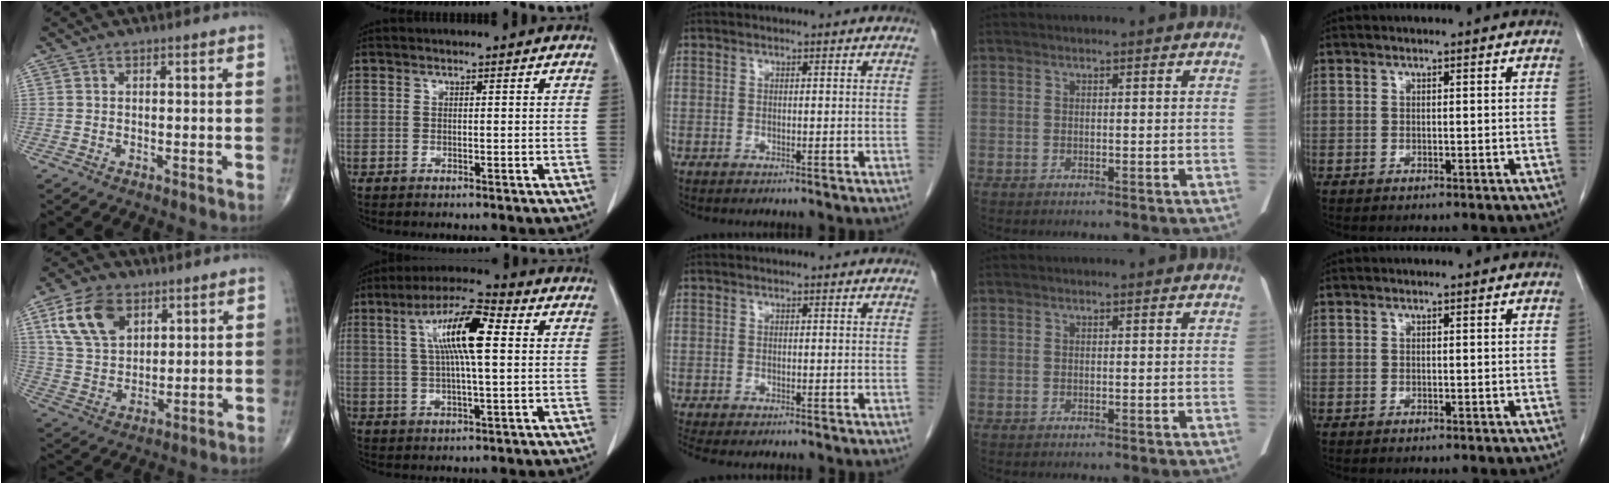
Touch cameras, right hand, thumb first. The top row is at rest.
{"thumb": {"total": 12.7, "force": [5.7, 8.2, 7.8], "torque": [-0.129, -0.016, 0.114]}, "index": {"total": 11.2, "force": [2.7, 1.8, 10.8], "torque": [-0.200, 0.020, 0.043]}, "middle": {"total": 1.6, "force": [-1.4, 0.4, 0.7], "torque": [-0.012, -0.006, -0.020]}}